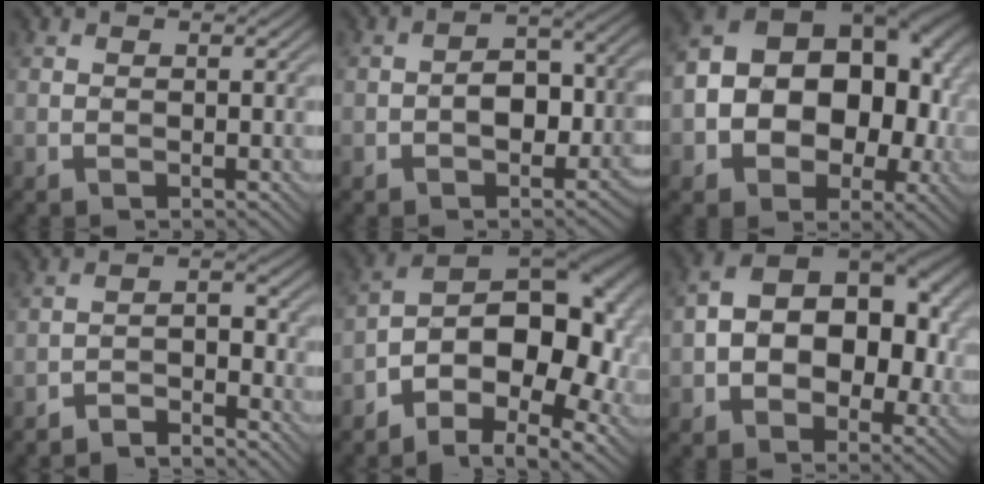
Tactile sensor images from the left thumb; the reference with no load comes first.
{"total": 4.8, "force": [-1.6, 2.9, 3.5], "torque": [-0.045, 0.006, -0.030]}
{"total": 16.0, "force": [-0.9, 11.5, 11.0], "torque": [-0.175, -0.016, -0.004]}
{"total": 4.2, "force": [-3.8, 0.8, 1.5], "torque": [-0.025, 0.009, -0.073]}
{"total": 15.6, "force": [-5.0, 8.1, 12.4], "torque": [-0.193, -0.003, -0.087]}
{"total": 13.3, "force": [0.3, 8.8, 10.0], "torque": [-0.147, 0.009, 0.002]}